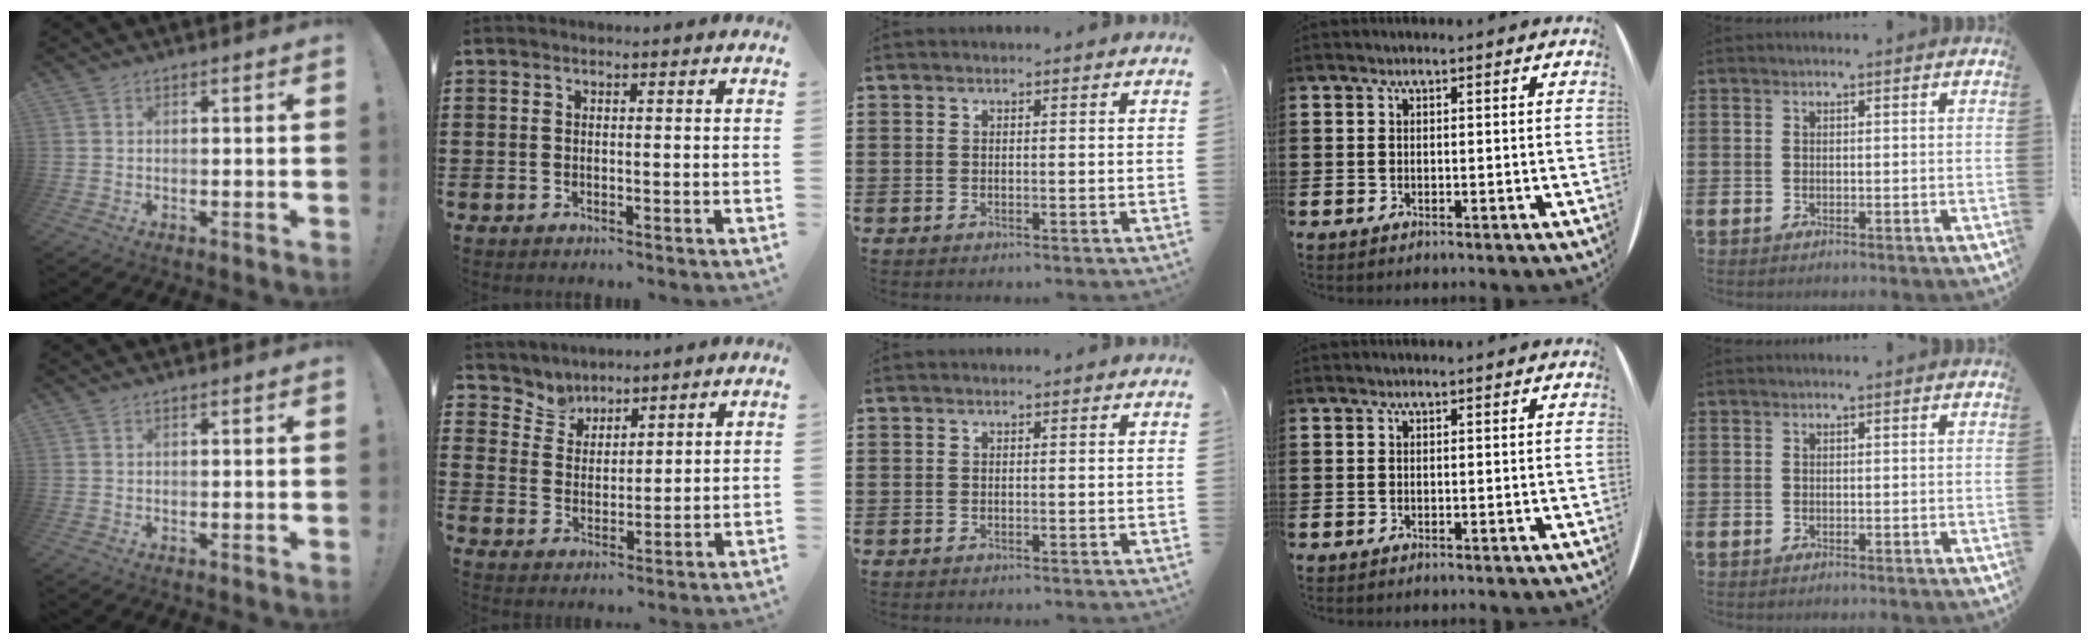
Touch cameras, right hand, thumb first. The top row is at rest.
{"index": {"total": 3.9, "force": [3.6, 1.4, -0.7], "torque": [-0.008, -0.011, 0.065]}}